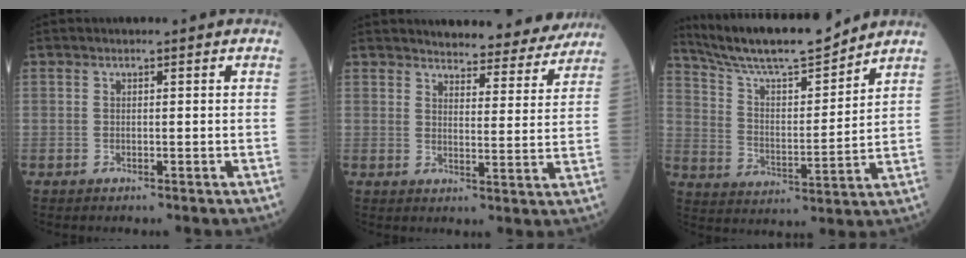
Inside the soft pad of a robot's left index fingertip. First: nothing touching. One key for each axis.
{"total": 12.1, "fx": 11.7, "fy": 2.3, "fz": 2.4, "tx": -0.011, "ty": -0.023, "tz": 0.129}
{"total": 14.8, "fx": 13.6, "fy": 1.0, "fz": 5.7, "tx": -0.112, "ty": 0.001, "tz": 0.238}